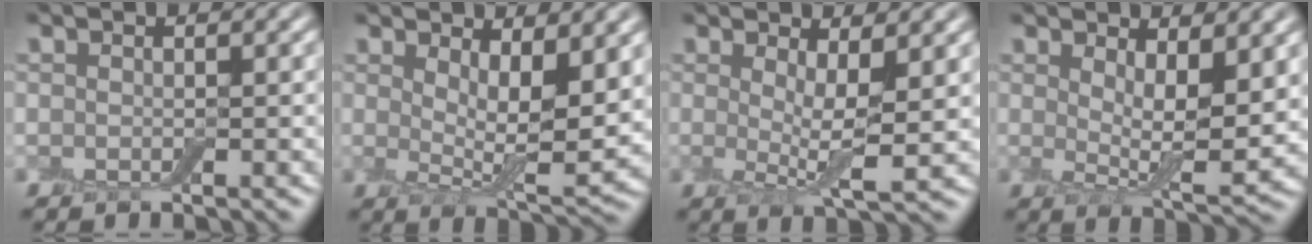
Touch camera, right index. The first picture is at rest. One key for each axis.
{"total": 5.9, "fx": 2.2, "fy": 1.9, "fz": 5.1, "tx": -0.085, "ty": -0.019, "tz": 0.041}
{"total": 4.0, "fx": 1.1, "fy": 0.9, "fz": 3.7, "tx": -0.059, "ty": -0.012, "tz": 0.019}
{"total": 5.2, "fx": 2.0, "fy": 1.6, "fz": 4.6, "tx": -0.075, "ty": -0.019, "tz": 0.036}